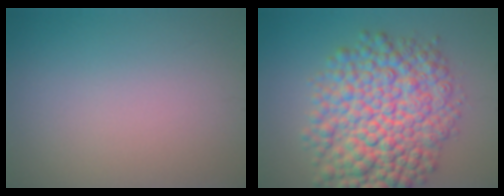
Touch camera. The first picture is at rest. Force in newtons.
{"total": 11.0, "press": 11.0, "slide": 0.2}